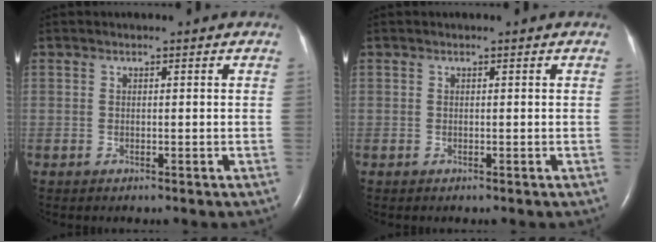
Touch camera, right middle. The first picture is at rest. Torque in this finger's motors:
{"motor_torque": [0.00, 0.00, 0.00, -0.01]}